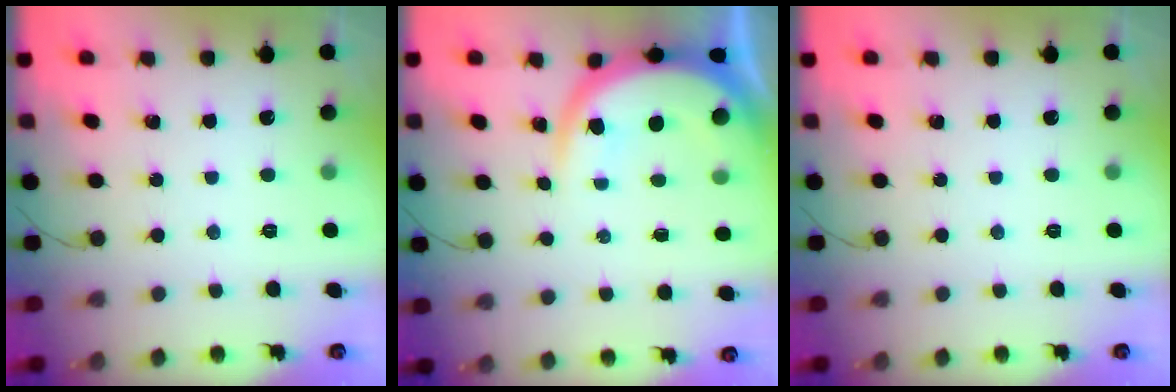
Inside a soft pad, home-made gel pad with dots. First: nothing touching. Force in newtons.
{"total": 9.9, "press": 9.9, "slide": 1.2}
{"total": 0.0}